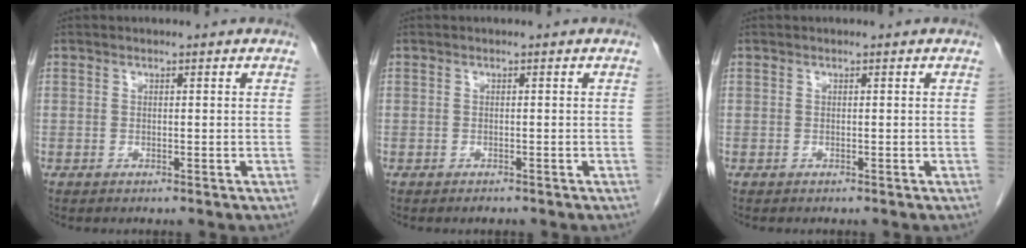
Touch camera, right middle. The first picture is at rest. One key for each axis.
{"total": 0.6, "fx": -0.5, "fy": 0.2, "fz": 0.2, "tx": -0.007, "ty": -0.001, "tz": -0.006}
{"total": 0.0}